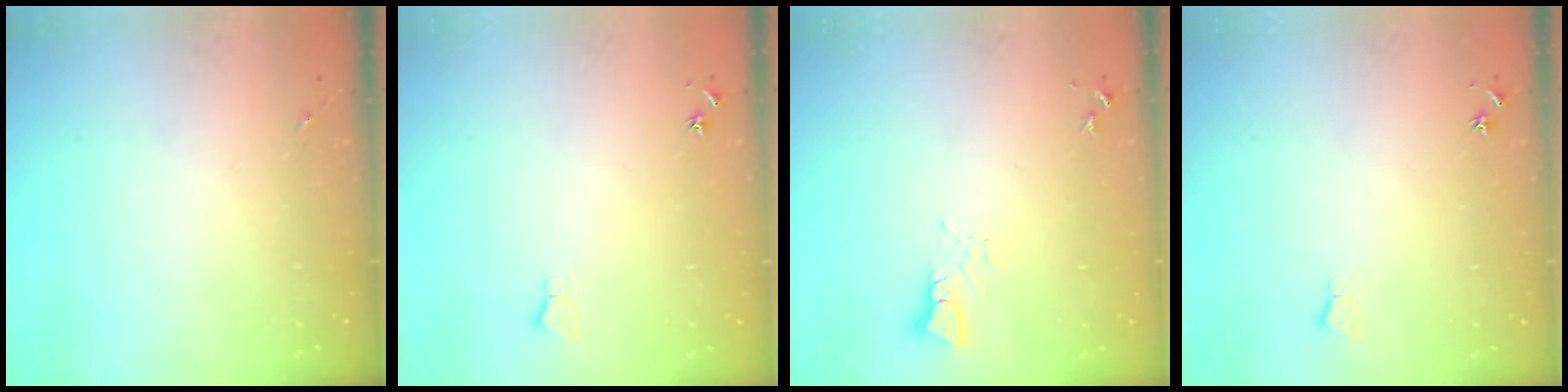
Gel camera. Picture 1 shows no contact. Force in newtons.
{"total": 3.9, "press": 3.9, "slide": 0.4}
{"total": 3.3, "press": 3.3, "slide": 0.3}
{"total": 3.9, "press": 3.9, "slide": 0.4}